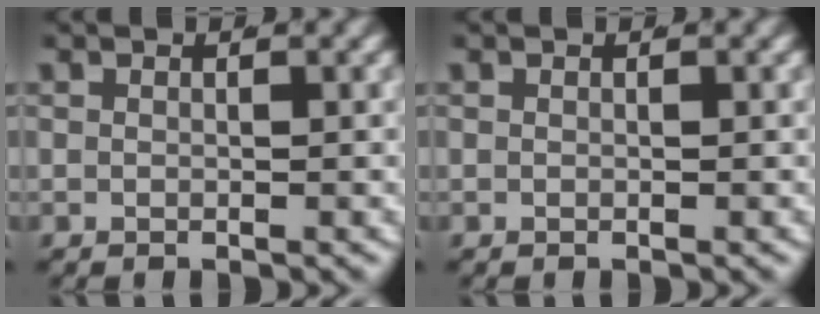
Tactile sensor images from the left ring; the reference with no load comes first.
{"total": 0.0}